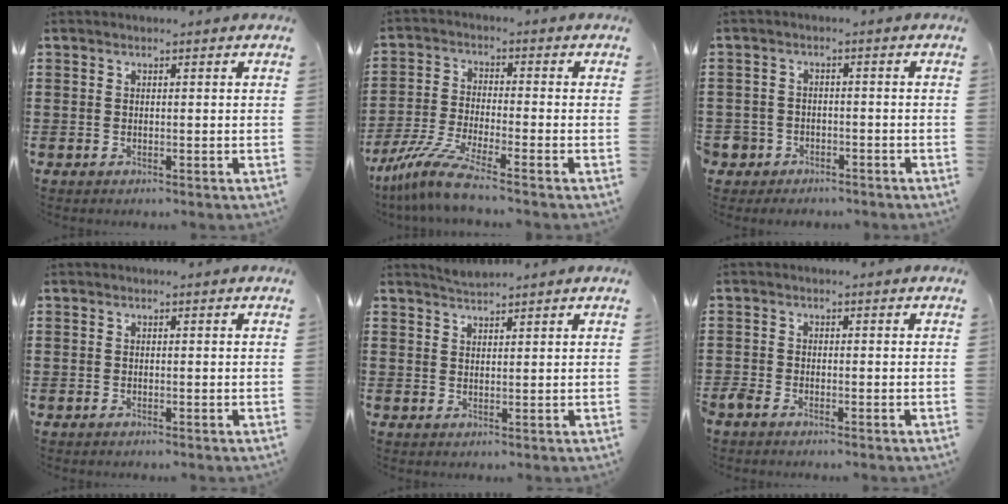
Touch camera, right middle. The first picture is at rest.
{"total": 7.1, "force": [-5.8, 0.2, 4.1], "torque": [-0.097, -0.016, -0.115]}
{"total": 2.7, "force": [-2.2, 1.5, -0.1], "torque": [-0.005, -0.001, -0.050]}
{"total": 0.0}
{"total": 1.7, "force": [1.7, 0.0, 0.0], "torque": [-0.004, 0.004, 0.032]}
{"total": 1.3, "force": [-1.1, 0.5, 0.5], "torque": [-0.028, -0.006, -0.027]}